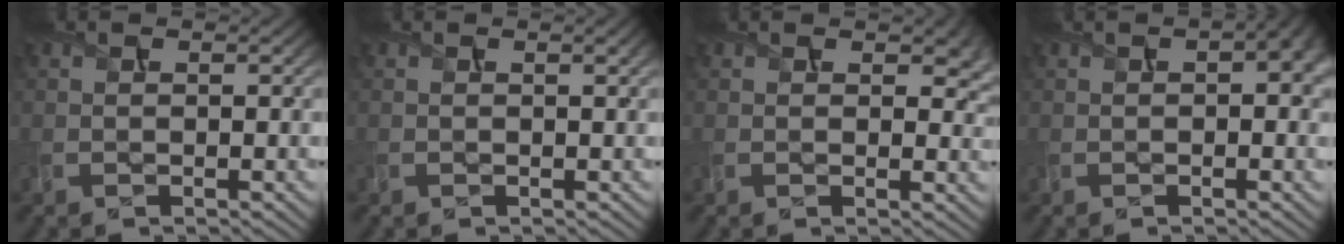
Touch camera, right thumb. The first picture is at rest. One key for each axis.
{"total": 0.7, "fx": 0.3, "fy": 0.1, "fz": 0.6, "tx": -0.008, "ty": 0.002, "tz": 0.006}
{"total": 4.8, "fx": 1.7, "fy": 2.9, "fz": 3.5, "tx": -0.051, "ty": -0.007, "tz": 0.028}
{"total": 4.9, "fx": 0.7, "fy": 2.3, "fz": 4.3, "tx": -0.059, "ty": 0.001, "tz": 0.012}